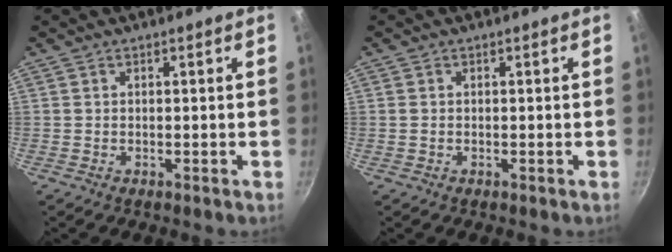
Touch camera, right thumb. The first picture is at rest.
{"total": 0.6, "force": [0.1, 0.5, 0.3], "torque": [-0.007, 0.001, 0.001]}